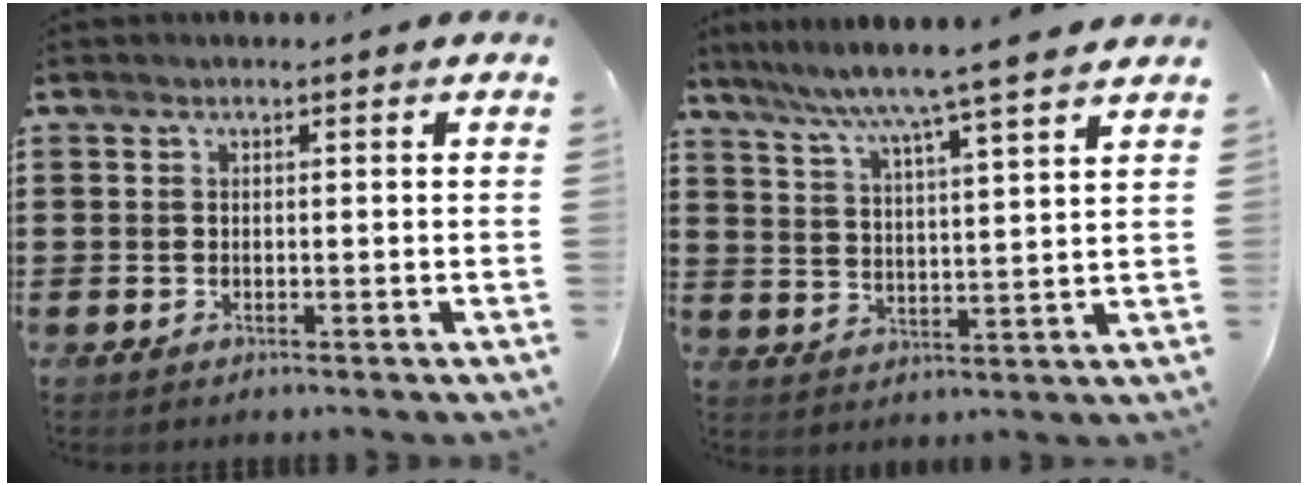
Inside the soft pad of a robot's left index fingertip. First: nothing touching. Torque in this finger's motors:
{"motor_torque": [1.65, -0.49, 0.64, 0.21]}